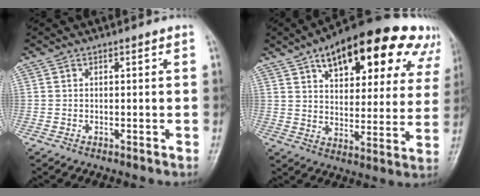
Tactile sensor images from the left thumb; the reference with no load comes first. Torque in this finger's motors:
{"motor_torque": [0.62, 0.85, 1.48, -1.29, 0.40]}